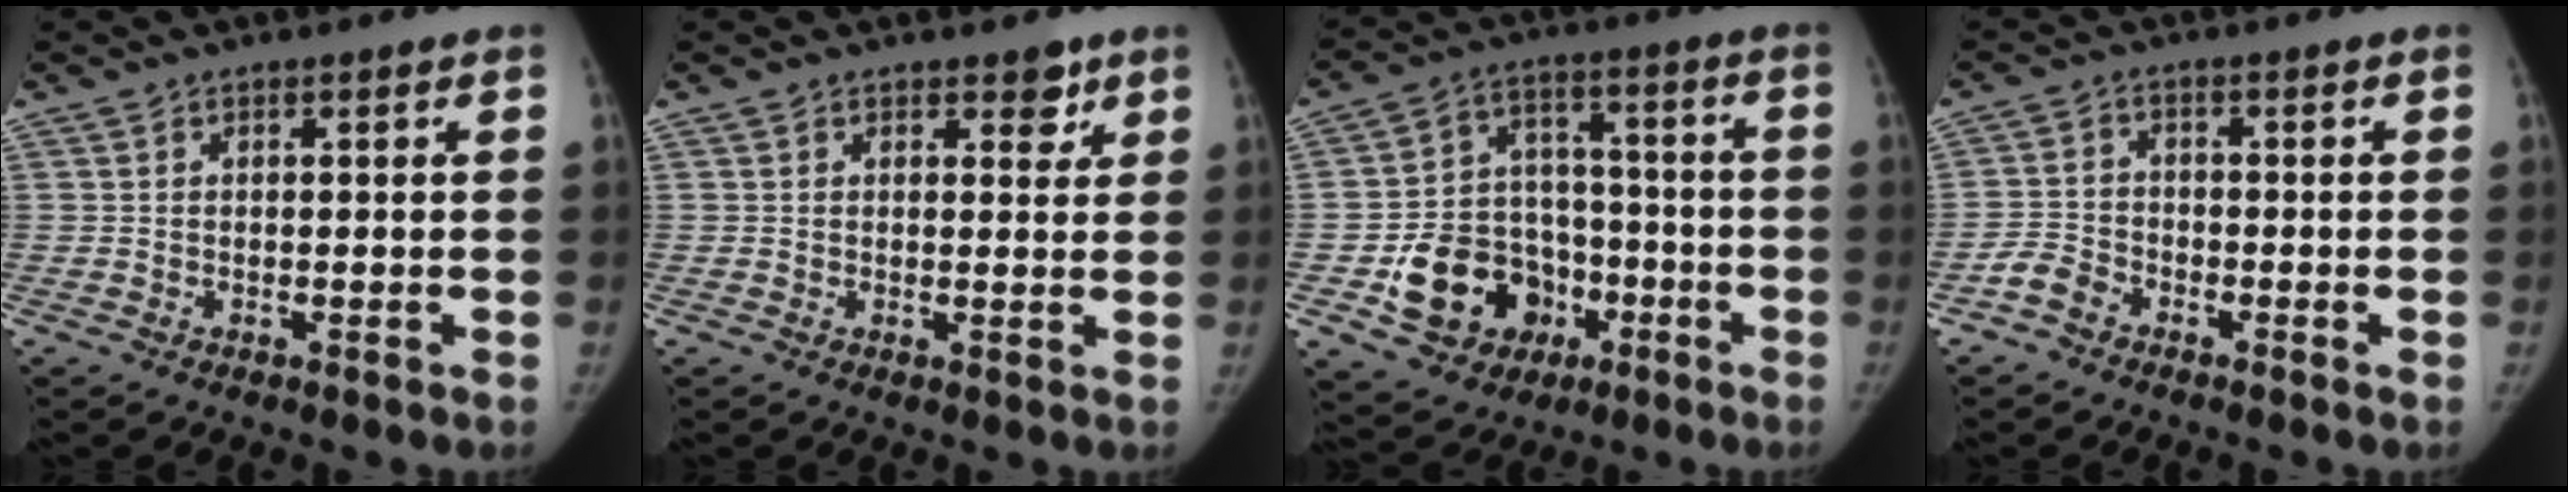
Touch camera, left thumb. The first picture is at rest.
{"total": 2.8, "force": [1.9, 1.6, 1.4], "torque": [0.004, -0.010, 0.024]}
{"total": 15.6, "force": [-5.8, 12.5, 7.3], "torque": [-0.085, 0.048, -0.084]}
{"total": 3.7, "force": [-2.6, 2.3, 1.3], "torque": [-0.023, 0.016, -0.057]}